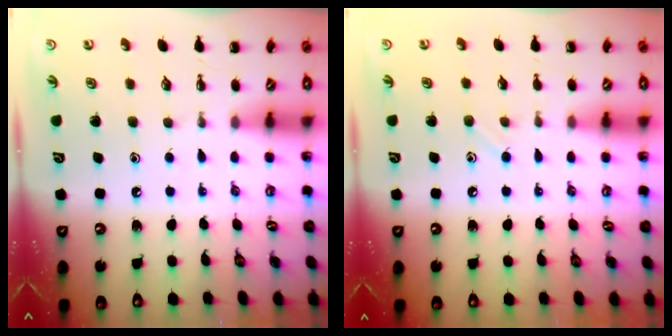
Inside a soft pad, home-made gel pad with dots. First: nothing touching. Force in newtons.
{"total": 5.9, "press": 5.5, "slide": 2.1}